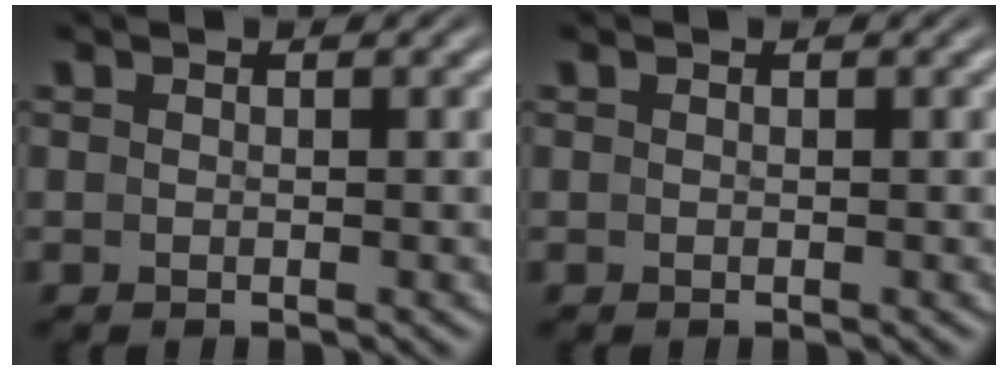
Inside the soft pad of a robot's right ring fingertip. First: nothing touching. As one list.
[{"total": 0.0}]